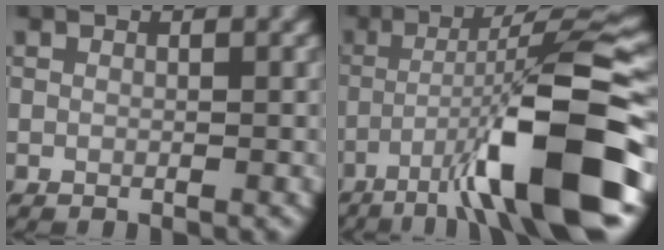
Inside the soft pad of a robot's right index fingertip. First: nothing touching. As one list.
[{"total": 12.1, "force": [-5.2, 1.6, 10.9], "torque": [-0.165, 0.017, -0.081]}]